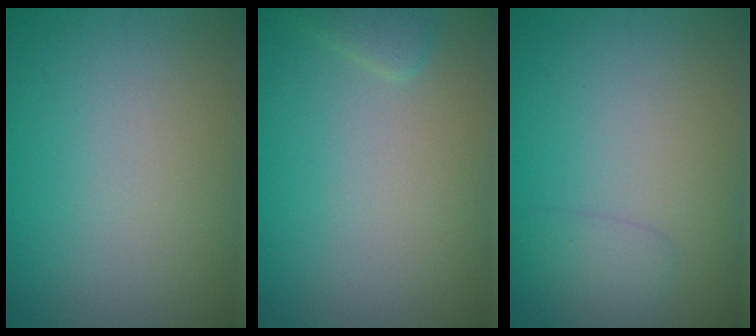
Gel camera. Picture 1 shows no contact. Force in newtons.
{"total": 1.3, "press": 1.3, "slide": 0.1}
{"total": 1.4, "press": 1.4, "slide": 0.1}